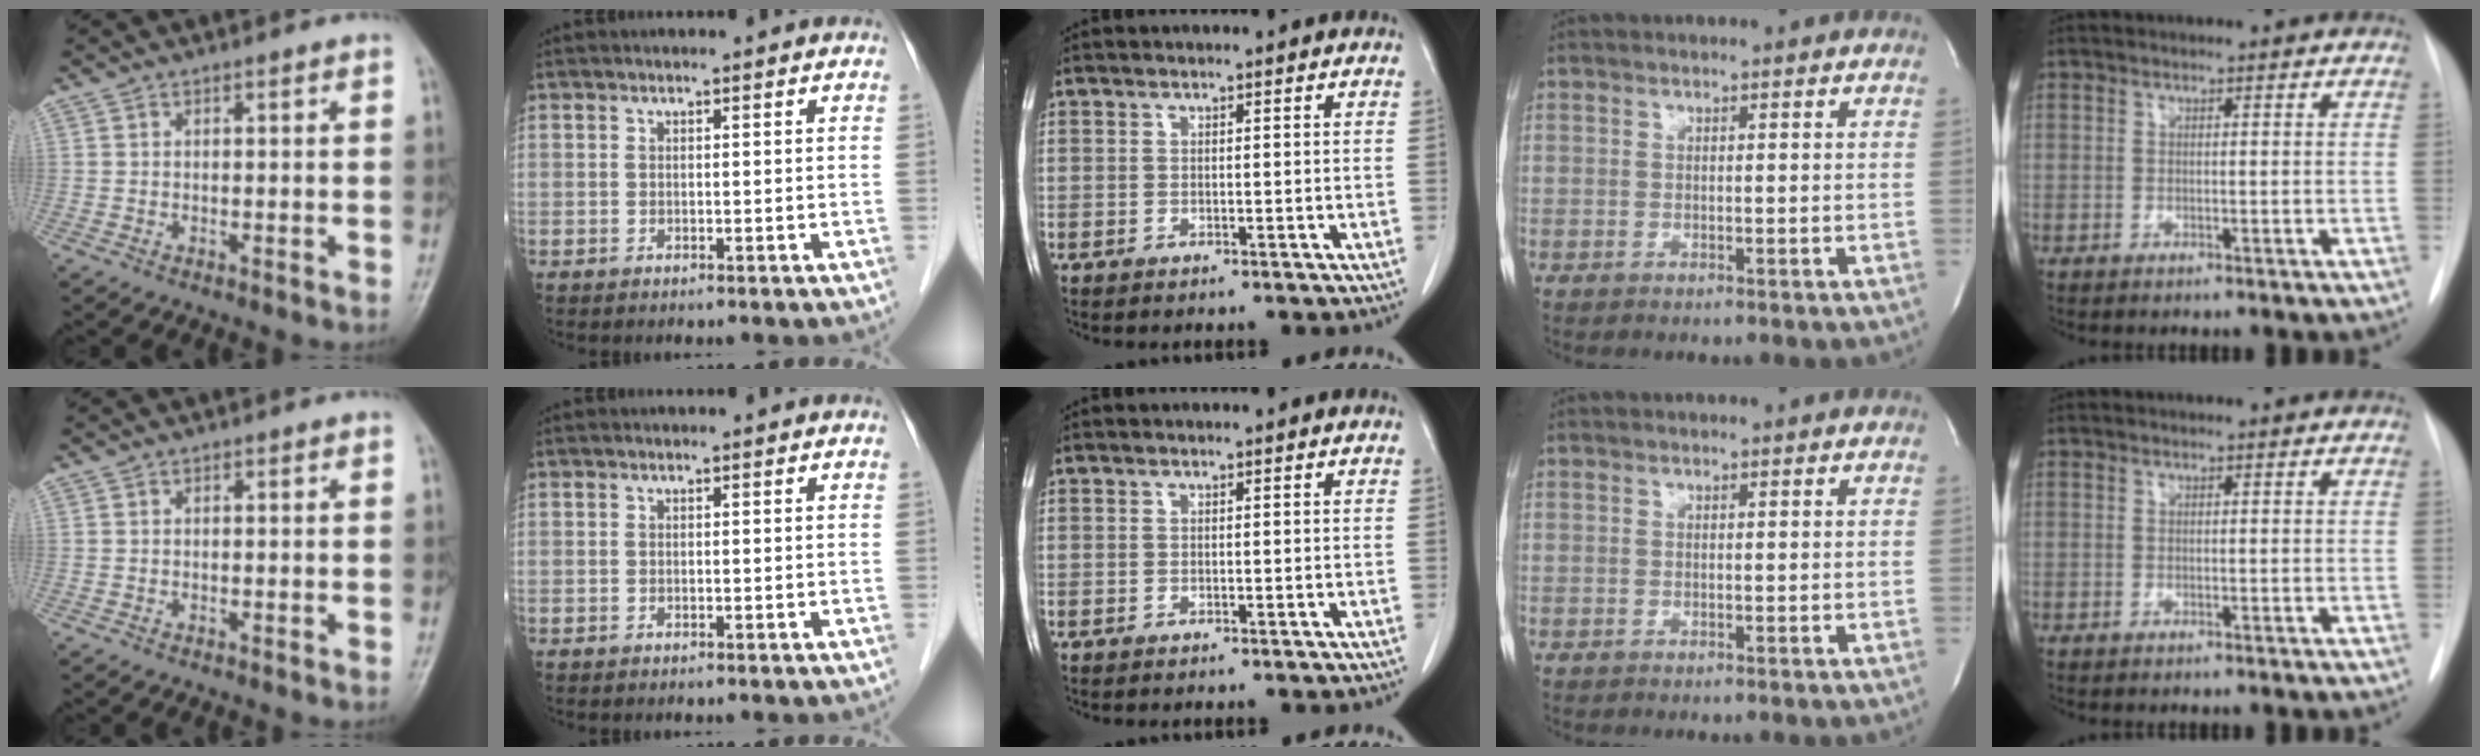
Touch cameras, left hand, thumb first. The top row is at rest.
{}